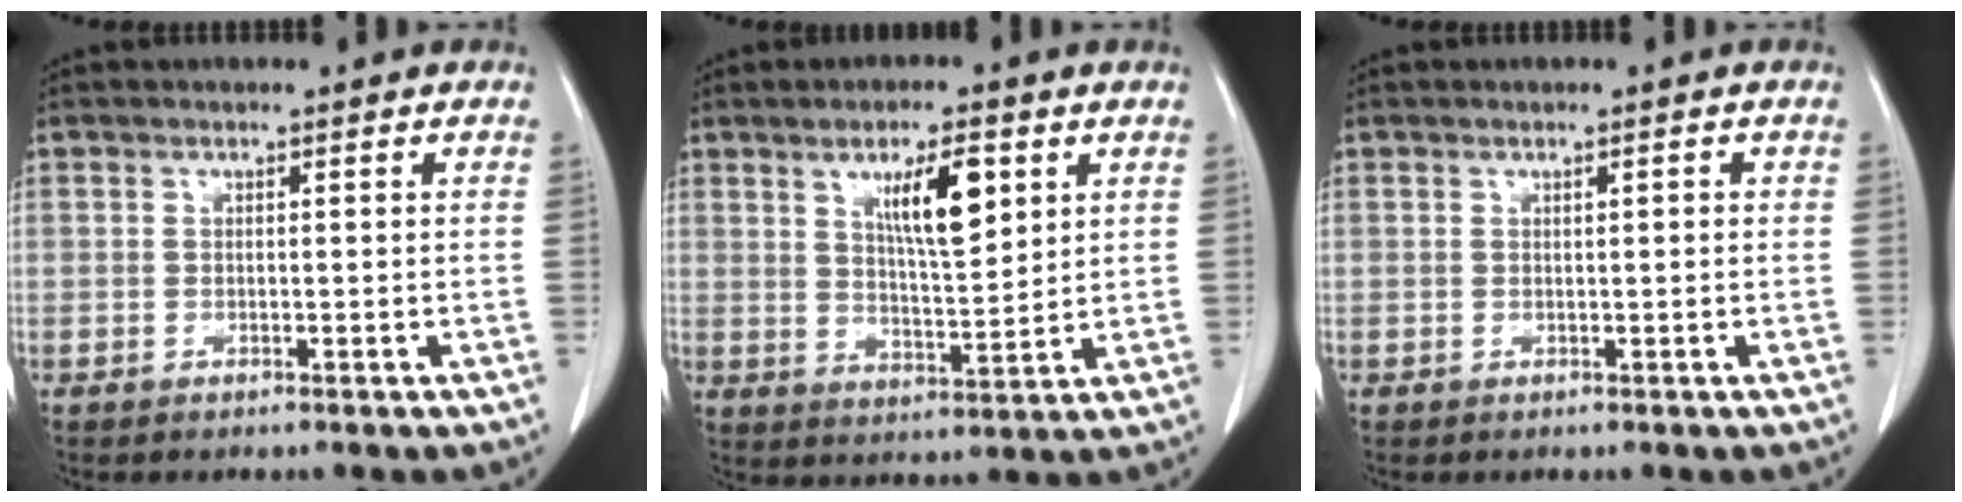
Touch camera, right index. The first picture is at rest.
{"total": 8.8, "force": [3.8, 2.0, 7.7], "torque": [-0.131, -0.004, 0.067]}
{"total": 0.7, "force": [0.2, 0.1, 0.7], "torque": [-0.014, 0.001, 0.003]}